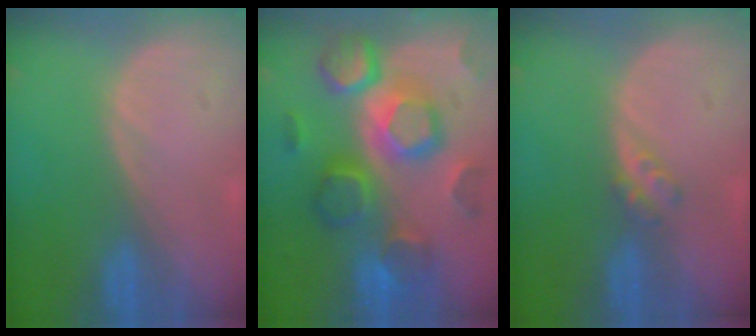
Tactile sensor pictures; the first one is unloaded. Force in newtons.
{"total": 12.5, "press": 12.4, "slide": 1.1}
{"total": 2.5, "press": 2.1, "slide": 1.4}